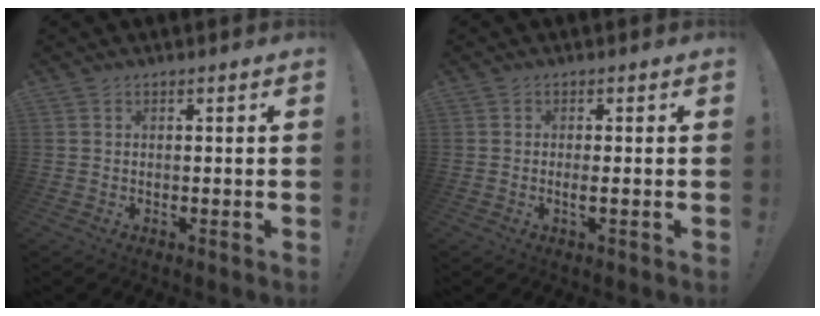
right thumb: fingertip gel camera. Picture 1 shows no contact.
{"total": 1.8, "force": [-0.1, -0.2, 1.7], "torque": [-0.022, -0.007, -0.006]}